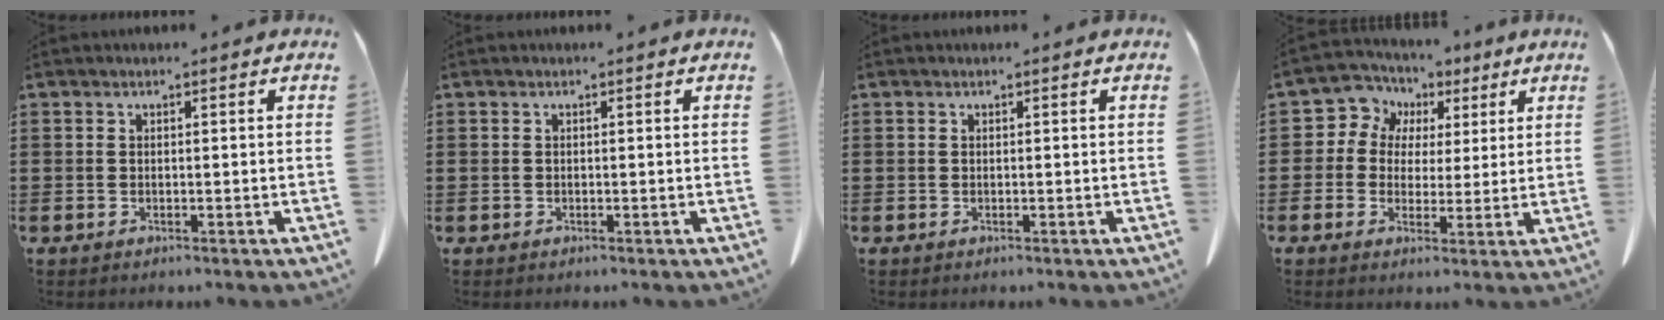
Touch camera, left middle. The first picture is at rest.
{"total": 0.0}
{"total": 0.0}
{"total": 6.1, "force": [2.6, 5.5, 0.4], "torque": [-0.051, -0.016, 0.042]}